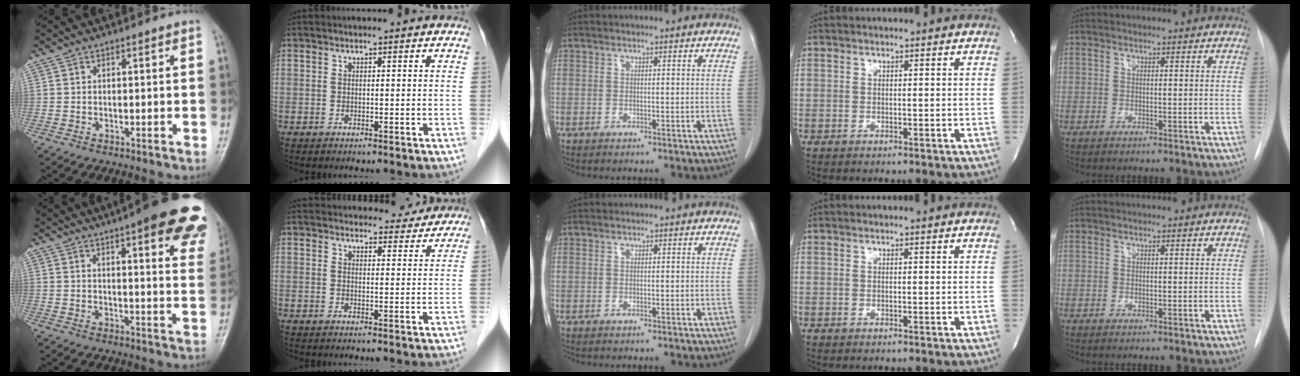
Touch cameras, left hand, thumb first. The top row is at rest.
{"thumb": {"total": 22.3, "force": [14.3, 5.4, 16.3], "torque": [-0.176, -0.031, 0.158]}, "index": {"total": 12.6, "force": [12.0, 3.1, 2.4], "torque": [-0.007, 0.012, 0.139]}}